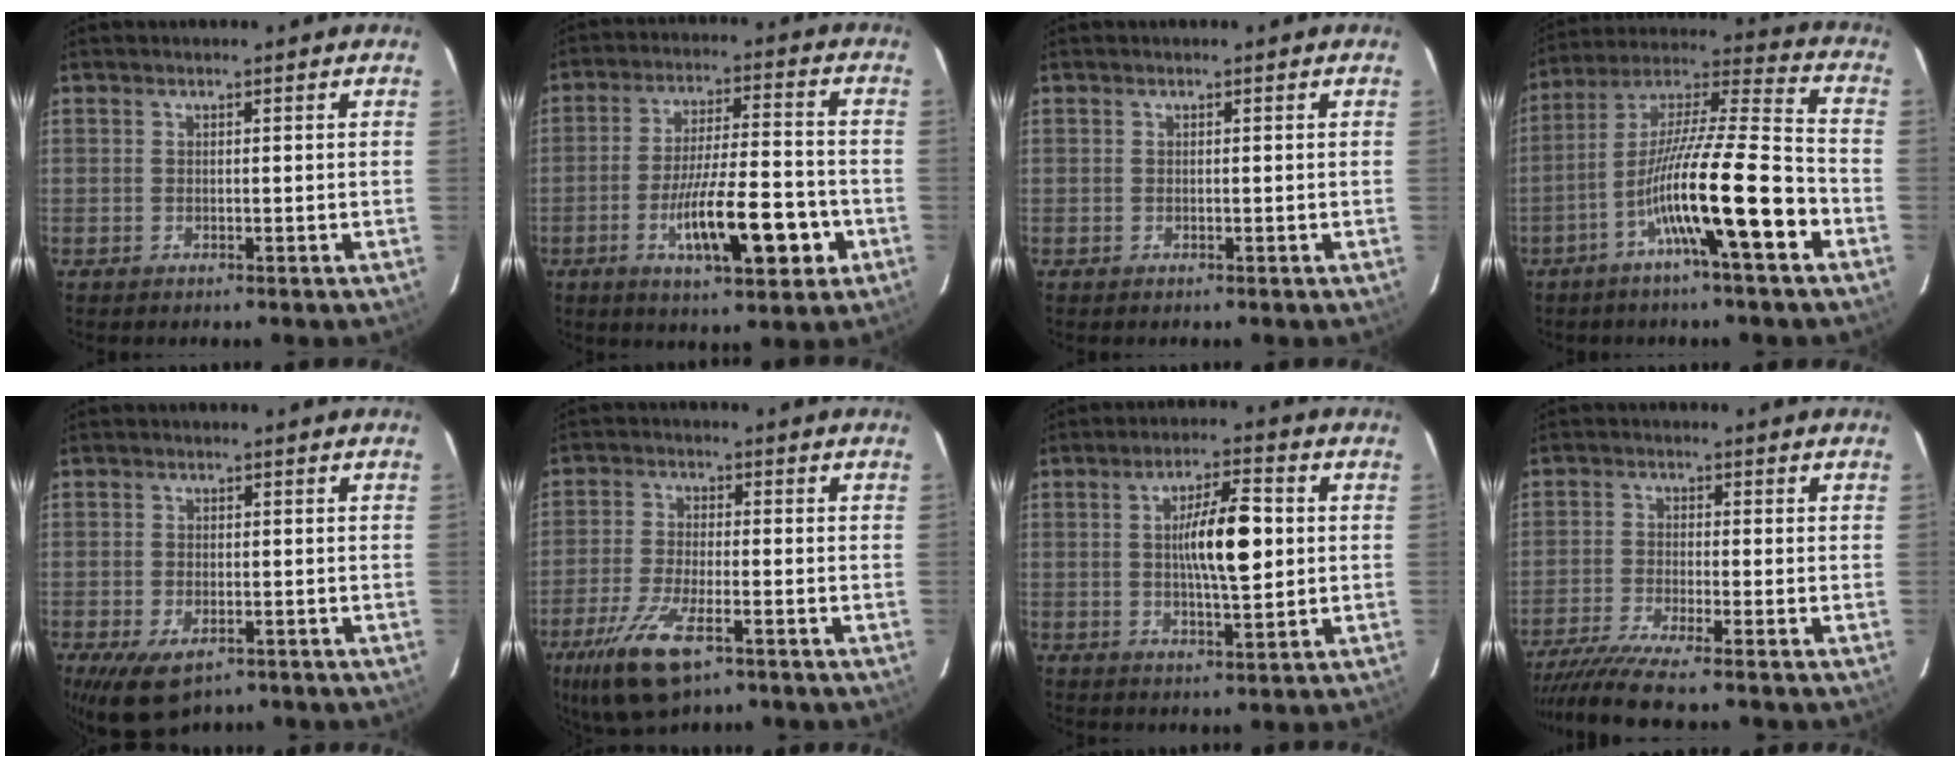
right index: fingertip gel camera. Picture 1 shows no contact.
{"total": 13.7, "force": [-5.0, 2.9, 12.4], "torque": [-0.208, 0.001, -0.075]}
{"total": 0.0}
{"total": 16.6, "force": [-6.9, 0.4, 15.1], "torque": [-0.269, 0.001, -0.123]}
{"total": 7.5, "force": [-4.6, 3.9, 4.5], "torque": [-0.084, -0.010, -0.068]}
{"total": 10.1, "force": [-5.8, 2.9, 7.7], "torque": [-0.156, -0.020, -0.099]}
{"total": 9.4, "force": [0.8, 1.8, 9.1], "torque": [-0.158, 0.009, 0.013]}
{"total": 8.7, "force": [-7.5, -1.1, 4.3], "torque": [-0.062, -0.021, -0.124]}